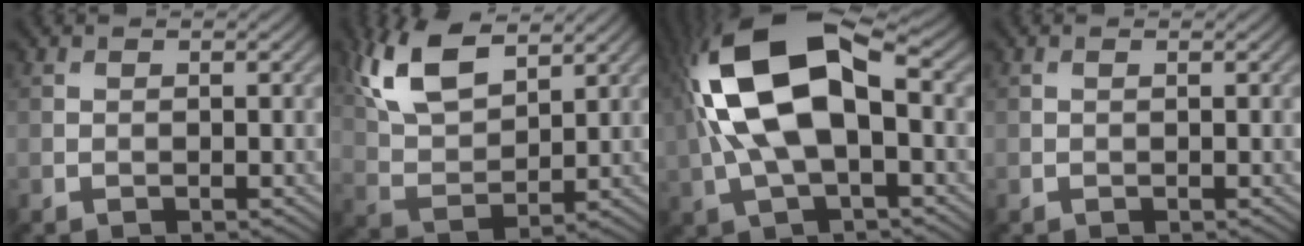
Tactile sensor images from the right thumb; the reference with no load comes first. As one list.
[{"total": 10.6, "force": [5.9, 4.9, 7.4], "torque": [-0.182, 0.010, 0.121]}, {"total": 16.5, "force": [1.4, 8.2, 14.2], "torque": [-0.311, 0.018, 0.020]}, {"total": 0.0}]